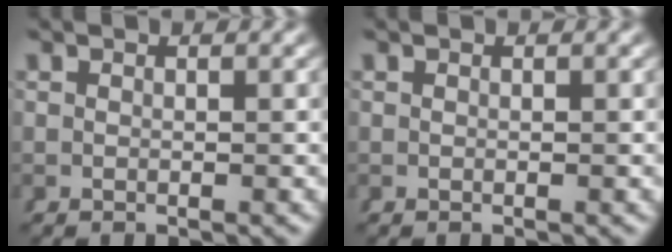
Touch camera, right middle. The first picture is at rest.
{"total": 0.0}